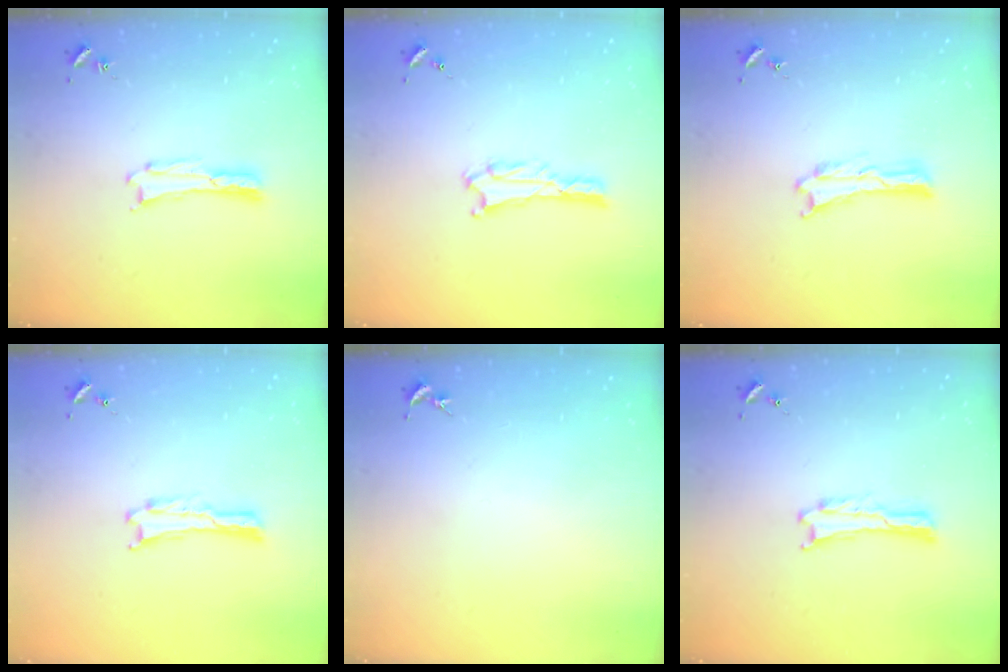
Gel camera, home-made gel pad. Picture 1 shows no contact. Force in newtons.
{"total": 2.0, "press": 2.0, "slide": 0.3}
{"total": 0.0}
{"total": 0.0}
{"total": 0.0}
{"total": 0.0}